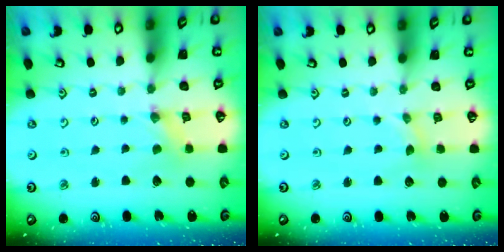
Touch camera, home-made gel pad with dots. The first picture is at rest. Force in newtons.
{"total": 0.0}